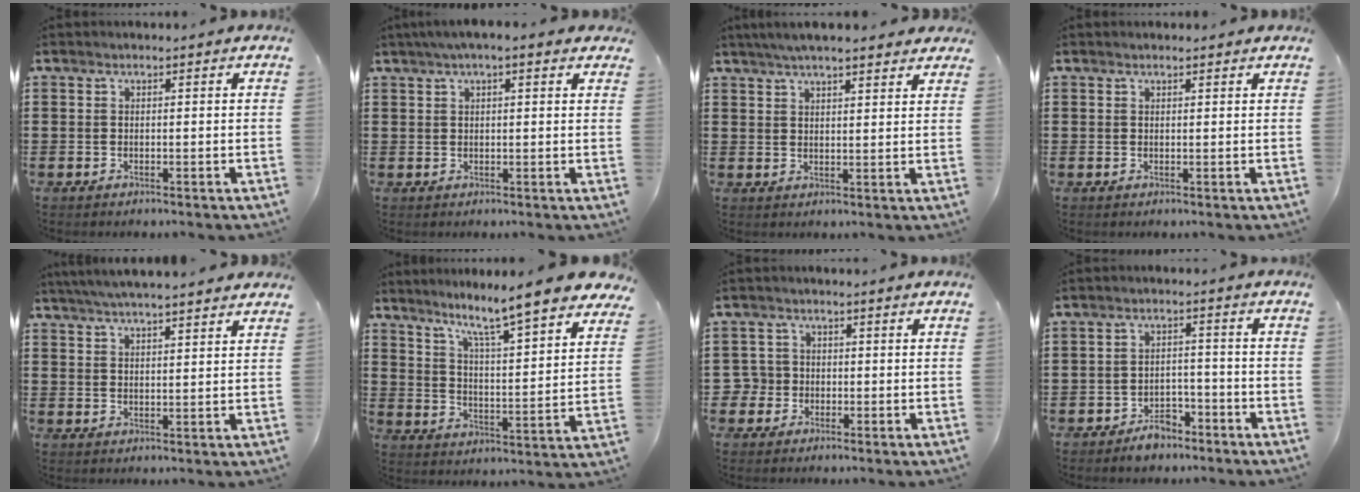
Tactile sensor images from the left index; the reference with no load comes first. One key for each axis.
{"total": 2.9, "fx": 1.9, "fy": 0.5, "fz": 2.2, "tx": -0.047, "ty": 0.006, "tz": 0.033}
{"total": 4.5, "fx": 4.0, "fy": 0.4, "fz": 2.0, "tx": -0.049, "ty": -0.001, "tz": 0.072}
{"total": 0.6, "fx": 0.5, "fy": 0.2, "fz": 0.2, "tx": -0.005, "ty": 0.002, "tz": 0.009}
{"total": 4.1, "fx": 3.9, "fy": -0.3, "fz": 1.4, "tx": -0.039, "ty": -0.010, "tz": 0.069}
{"total": 7.2, "fx": 6.3, "fy": -0.9, "fz": 3.4, "tx": -0.088, "ty": -0.053, "tz": 0.095}
{"total": 3.0, "fx": -0.8, "fy": 2.9, "fz": 0.3, "tx": -0.037, "ty": -0.001, "tz": -0.026}
{"total": 4.0, "fx": -3.5, "fy": 1.7, "fz": 1.0, "tx": -0.018, "ty": 0.013, "tz": -0.068}